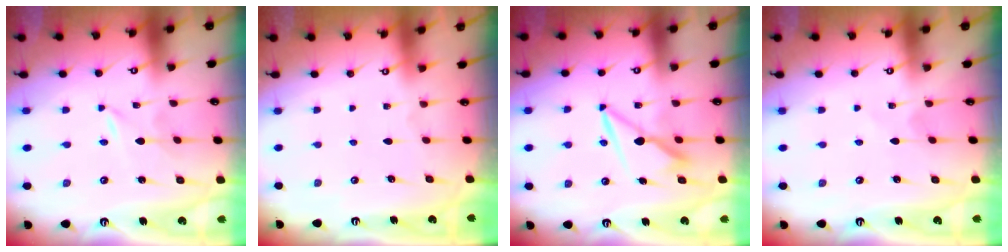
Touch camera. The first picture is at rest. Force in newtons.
{"total": 0.0}
{"total": 8.1, "press": 8.1, "slide": 0.3}
{"total": 1.6, "press": 1.6, "slide": 0.2}